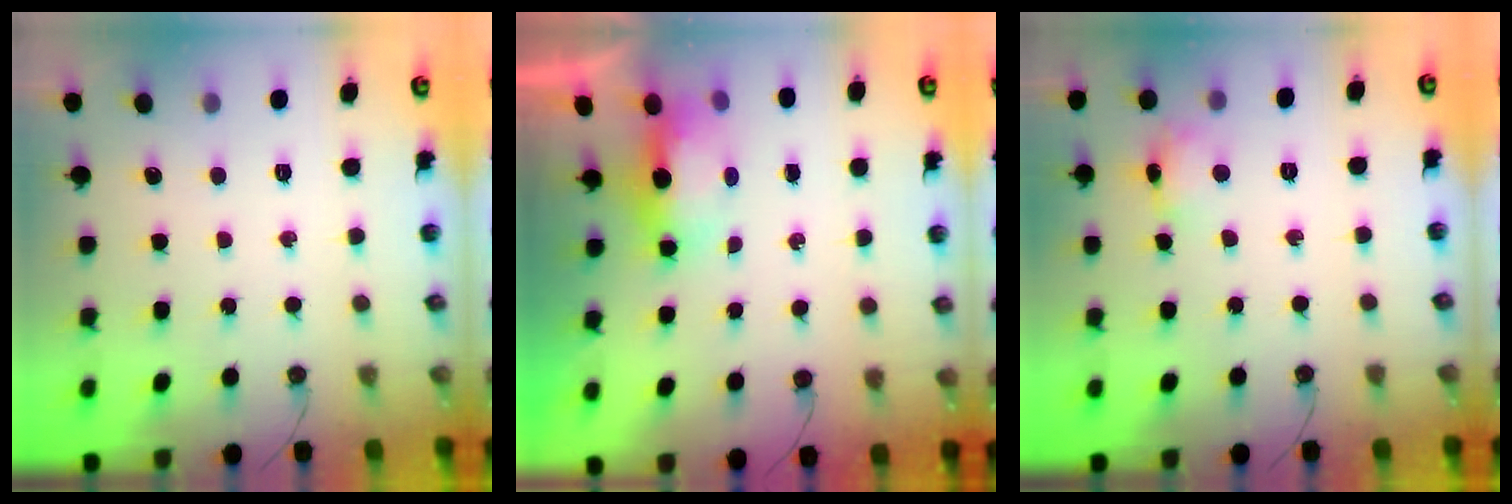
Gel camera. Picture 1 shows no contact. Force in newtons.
{"total": 10.5, "press": 7.5, "slide": 7.3}
{"total": 6.5, "press": 6.4, "slide": 0.6}